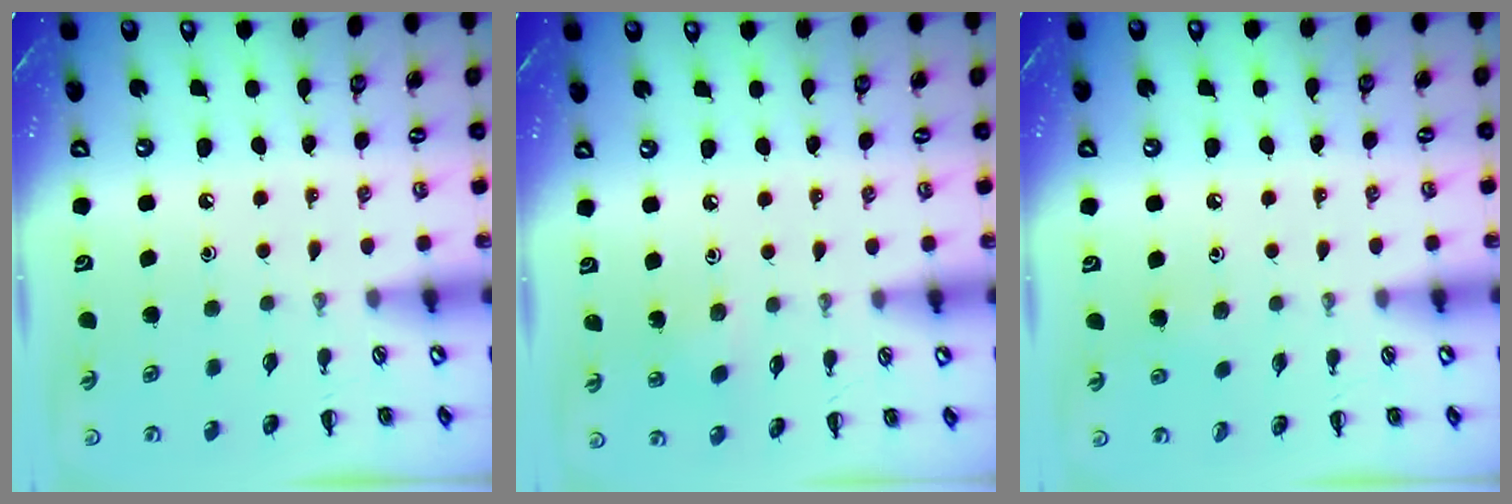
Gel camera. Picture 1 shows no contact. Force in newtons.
{"total": 2.8, "press": 2.6, "slide": 0.9}
{"total": 2.4, "press": 2.3, "slide": 0.9}